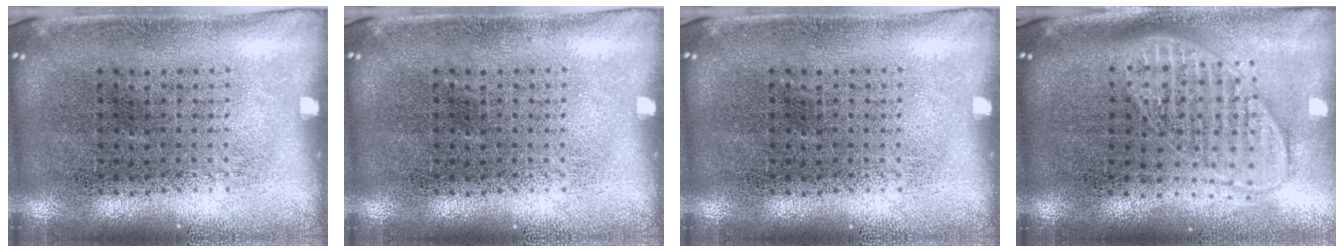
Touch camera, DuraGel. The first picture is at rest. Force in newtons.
{"total": 0.0}
{"total": 0.0}
{"total": 1.9, "press": 1.5, "slide": 1.1}